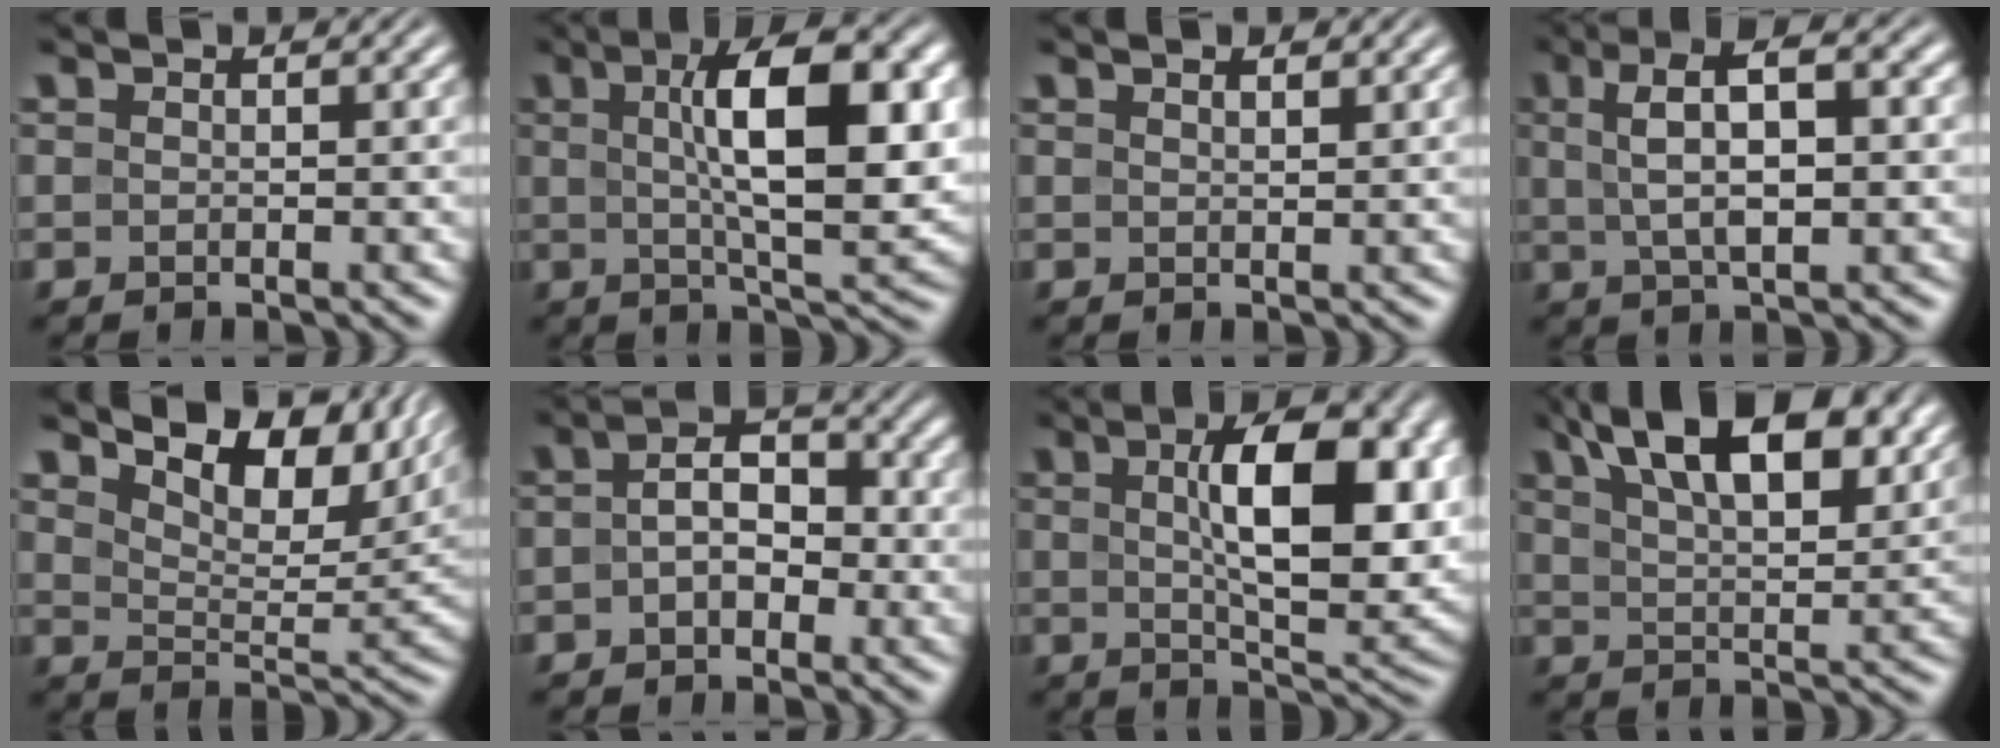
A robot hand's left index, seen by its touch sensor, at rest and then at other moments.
{"total": 10.7, "force": [1.8, 3.5, 10.0], "torque": [-0.147, 0.003, 0.030]}
{"total": 1.0, "force": [0.9, 0.2, 0.5], "torque": [-0.008, 0.000, 0.015]}
{"total": 6.7, "force": [1.6, 2.3, 6.1], "torque": [-0.104, 0.011, 0.023]}
{"total": 10.1, "force": [6.6, 4.2, 6.3], "torque": [-0.094, 0.003, 0.108]}
{"total": 4.2, "force": [-0.3, 2.7, 3.1], "torque": [-0.043, 0.006, -0.014]}
{"total": 10.5, "force": [1.9, 4.3, 9.4], "torque": [-0.140, -0.001, 0.034]}
{"total": 11.9, "force": [7.0, 5.0, 8.2], "torque": [-0.114, 0.023, 0.107]}